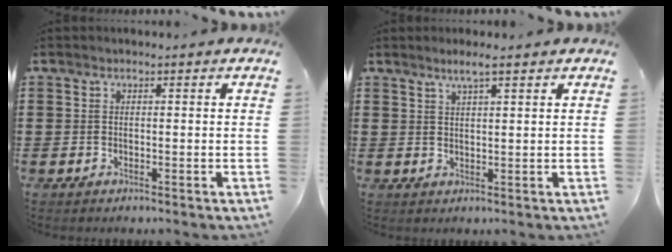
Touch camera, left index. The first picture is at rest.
{"total": 2.7, "force": [2.0, 0.1, 1.8], "torque": [-0.038, 0.002, 0.035]}